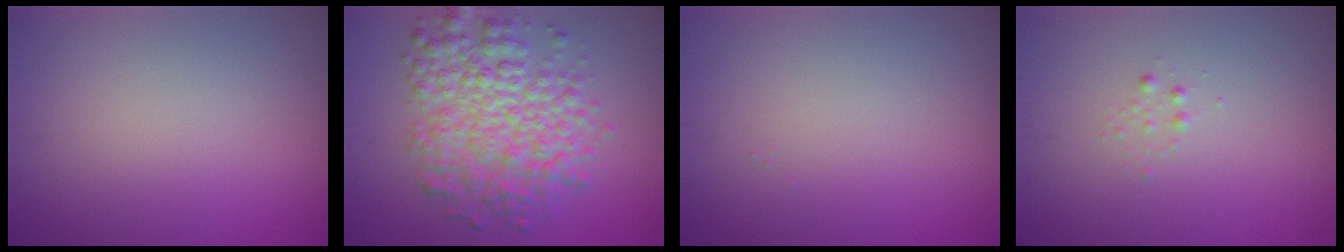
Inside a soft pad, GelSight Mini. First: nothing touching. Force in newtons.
{"total": 6.9, "press": 6.9, "slide": 0.1}
{"total": 0.0}
{"total": 0.6, "press": 0.6, "slide": 0.0}